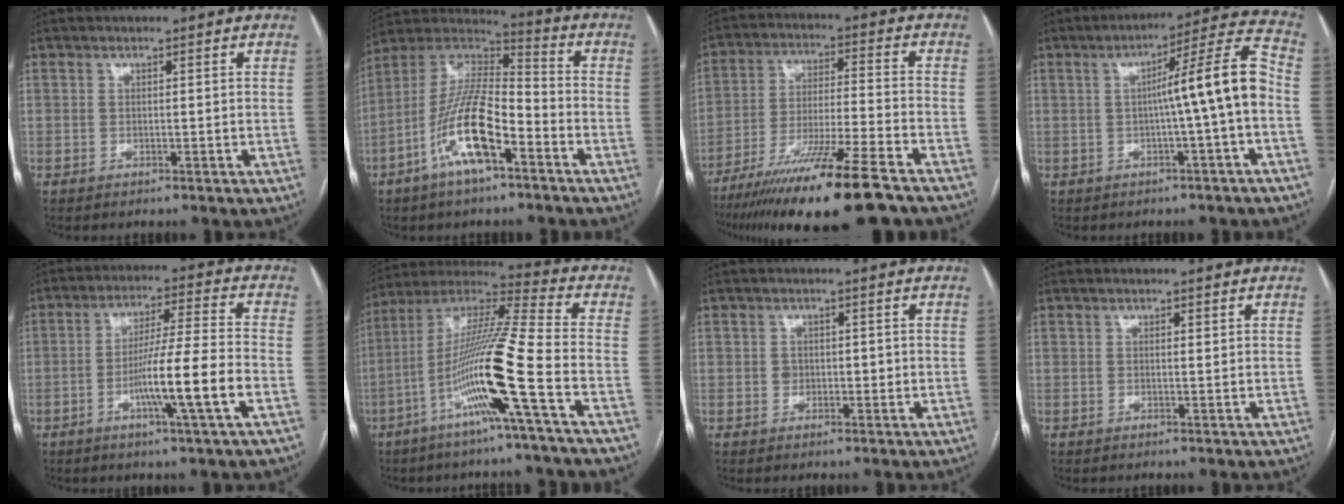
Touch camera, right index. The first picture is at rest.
{"total": 14.6, "force": [-6.6, 4.0, 12.4], "torque": [-0.248, 0.010, -0.120]}
{"total": 18.7, "force": [-13.8, 0.1, 12.7], "torque": [-0.212, -0.043, -0.233]}
{"total": 10.2, "force": [-1.2, -1.0, 10.1], "torque": [-0.147, 0.025, -0.018]}
{"total": 11.2, "force": [-3.7, -1.0, 10.6], "torque": [-0.190, -0.002, -0.064]}
{"total": 16.5, "force": [-6.1, -1.4, 15.2], "torque": [-0.298, -0.004, -0.120]}
{"total": 1.7, "force": [0.0, 1.5, 0.8], "torque": [-0.013, 0.007, 0.004]}
{"total": 0.7, "force": [0.4, 0.2, 0.5], "torque": [-0.011, -0.001, 0.005]}